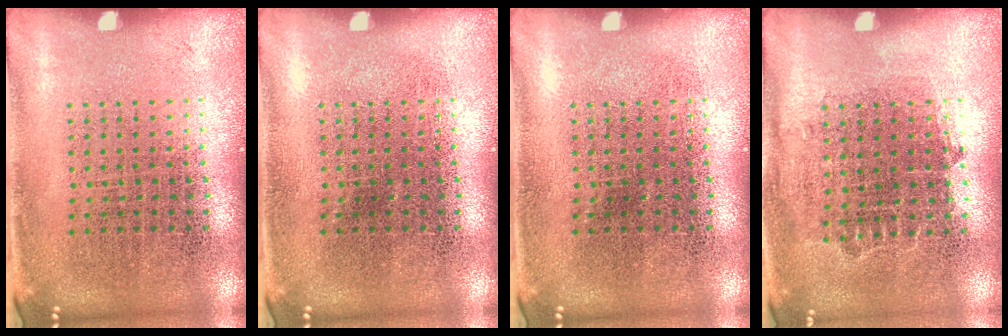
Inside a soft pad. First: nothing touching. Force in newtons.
{"total": 0.0}
{"total": 0.0}
{"total": 0.8, "press": 0.7, "slide": 0.4}